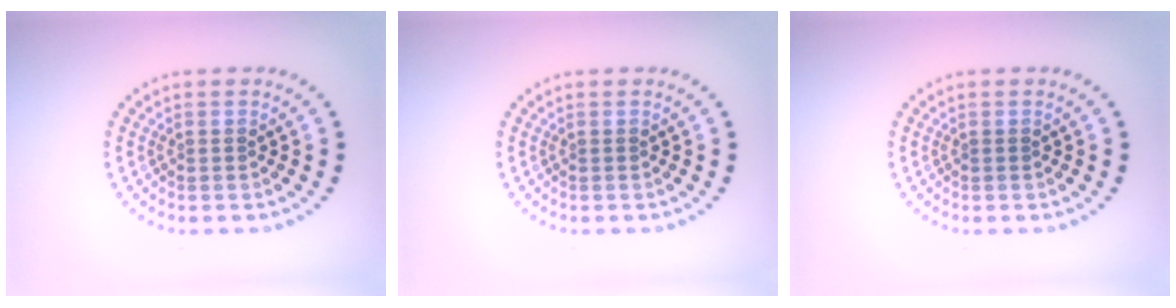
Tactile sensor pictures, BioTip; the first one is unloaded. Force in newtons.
{"total": 0.0}
{"total": 0.0}